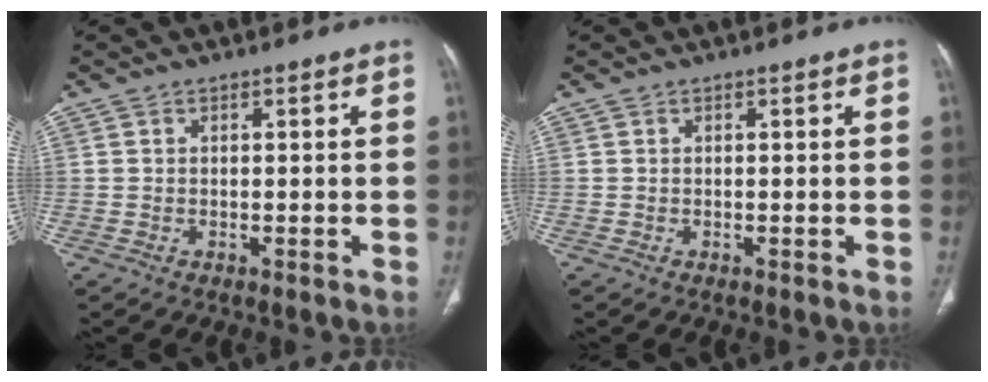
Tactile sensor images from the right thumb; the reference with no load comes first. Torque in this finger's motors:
{"motor_torque": [0.07, 0.09, -0.06, -0.01, 0.01]}